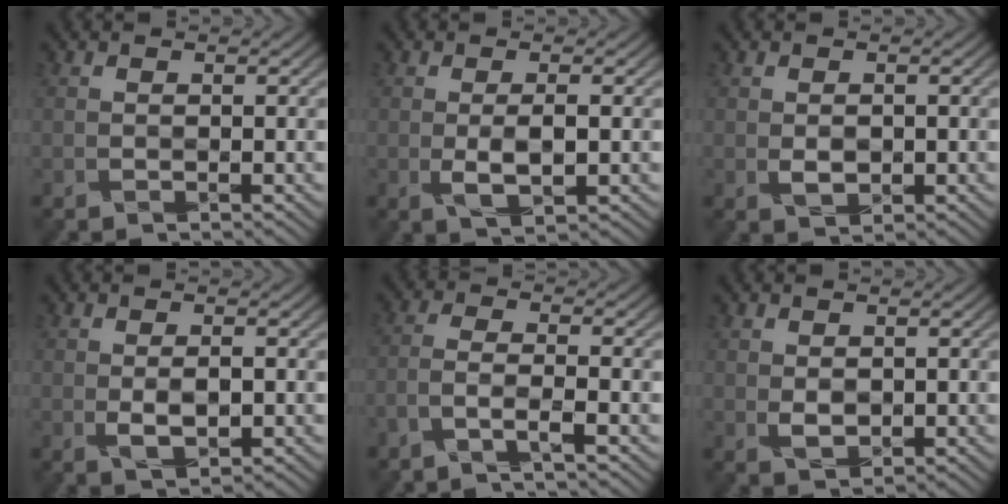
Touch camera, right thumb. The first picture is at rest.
{"total": 2.7, "force": [-0.2, 0.7, 2.6], "torque": [-0.052, -0.003, 0.000]}
{"total": 1.5, "force": [0.0, 1.0, 1.1], "torque": [-0.019, -0.004, 0.009]}
{"total": 2.1, "force": [-0.1, 0.8, 1.9], "torque": [-0.037, -0.005, 0.005]}
{"total": 3.6, "force": [-2.5, 0.5, 2.5], "torque": [-0.041, 0.007, -0.070]}
{"total": 1.5, "force": [0.5, 1.1, 0.9], "torque": [-0.021, -0.005, 0.018]}